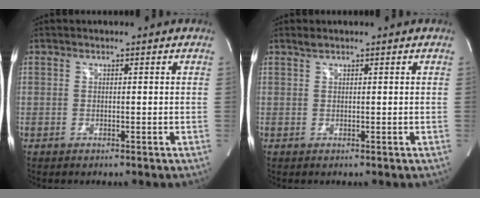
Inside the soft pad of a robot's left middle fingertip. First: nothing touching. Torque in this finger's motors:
{"motor_torque": [0.13, 0.00, -0.06, 0.00]}